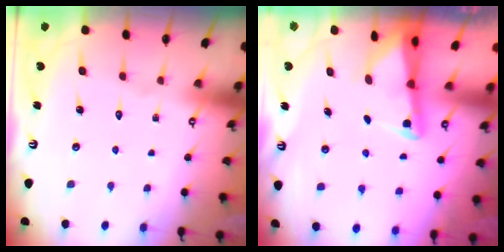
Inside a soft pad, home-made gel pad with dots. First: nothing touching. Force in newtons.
{"total": 2.4, "press": 2.4, "slide": 0.3}